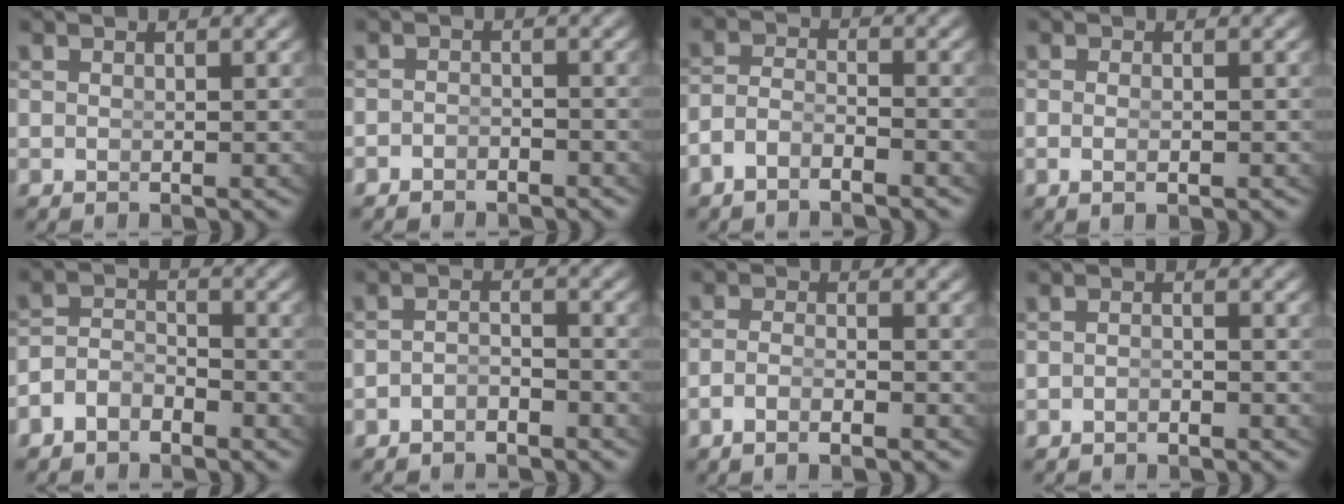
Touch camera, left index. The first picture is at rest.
{"total": 1.8, "force": [-1.8, 0.3, -0.2], "torque": [0.002, -0.016, -0.025]}
{"total": 3.6, "force": [-2.6, 2.0, 1.4], "torque": [-0.035, -0.017, -0.045]}
{"total": 1.2, "force": [-0.7, 0.0, 0.9], "torque": [-0.024, -0.012, -0.006]}
{"total": 3.8, "force": [-2.7, 2.5, 1.1], "torque": [-0.019, -0.016, -0.045]}
{"total": 2.3, "force": [-2.1, 0.7, 0.7], "torque": [-0.009, -0.013, -0.032]}
{"total": 2.5, "force": [-2.0, 0.4, 1.5], "torque": [-0.035, -0.012, -0.030]}
{"total": 1.2, "force": [-1.2, -0.1, 0.2], "torque": [-0.004, -0.006, -0.020]}